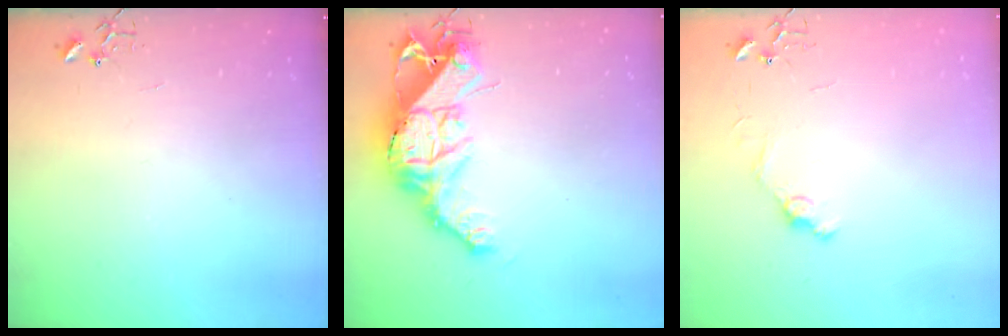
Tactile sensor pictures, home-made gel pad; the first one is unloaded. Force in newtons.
{"total": 16.4, "press": 16.4, "slide": 1.3}
{"total": 8.2, "press": 8.2, "slide": 0.8}